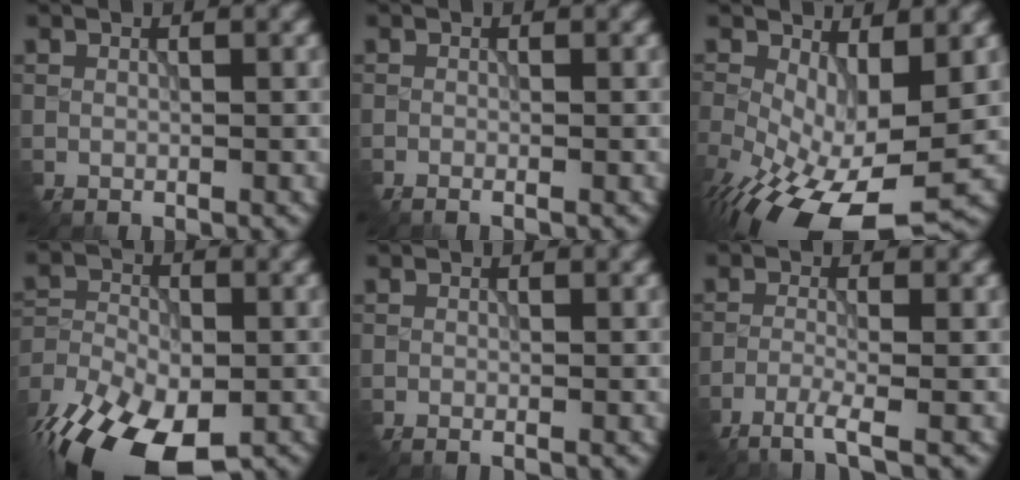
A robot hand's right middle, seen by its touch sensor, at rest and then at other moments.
{"total": 1.2, "force": [-0.8, 0.3, 0.8], "torque": [-0.016, -0.003, -0.012]}
{"total": 11.9, "force": [-4.2, 5.6, 9.6], "torque": [-0.180, -0.036, -0.053]}
{"total": 14.6, "force": [-9.9, 7.8, 7.2], "torque": [-0.134, -0.027, -0.141]}
{"total": 0.8, "force": [-0.6, 0.2, 0.5], "torque": [-0.012, -0.003, -0.009]}
{"total": 3.1, "force": [-2.6, 0.2, 1.8], "torque": [-0.038, -0.002, -0.053]}